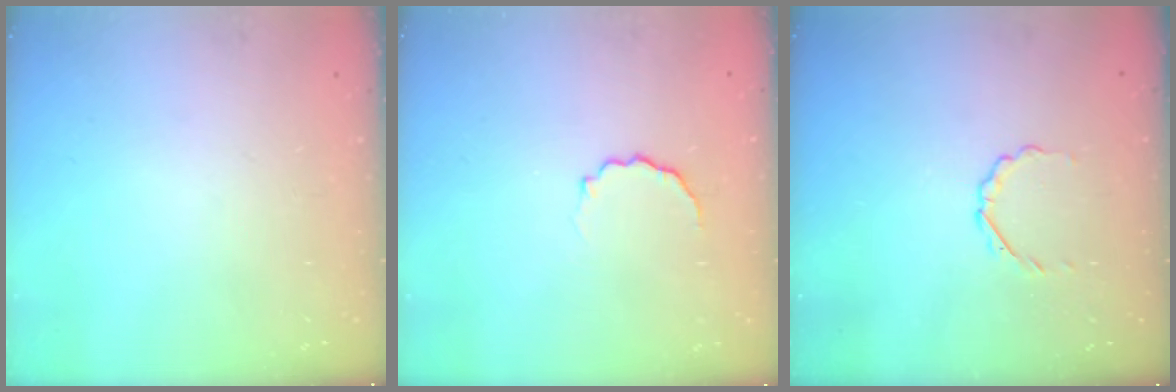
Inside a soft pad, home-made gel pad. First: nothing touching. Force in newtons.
{"total": 4.0, "press": 3.9, "slide": 0.7}
{"total": 2.3, "press": 2.1, "slide": 0.8}